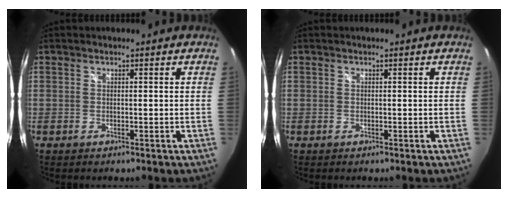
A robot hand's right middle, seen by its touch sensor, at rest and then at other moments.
{"total": 0.0}